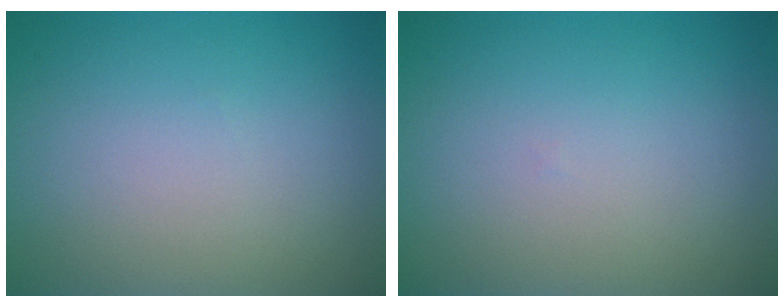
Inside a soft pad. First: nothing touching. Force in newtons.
{"total": 0.0}